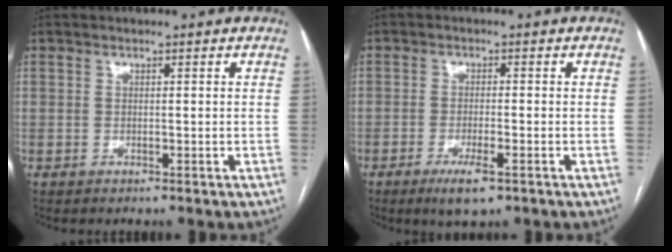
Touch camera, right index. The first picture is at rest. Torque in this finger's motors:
{"motor_torque": [0.69, -0.24, 0.24, 0.05]}